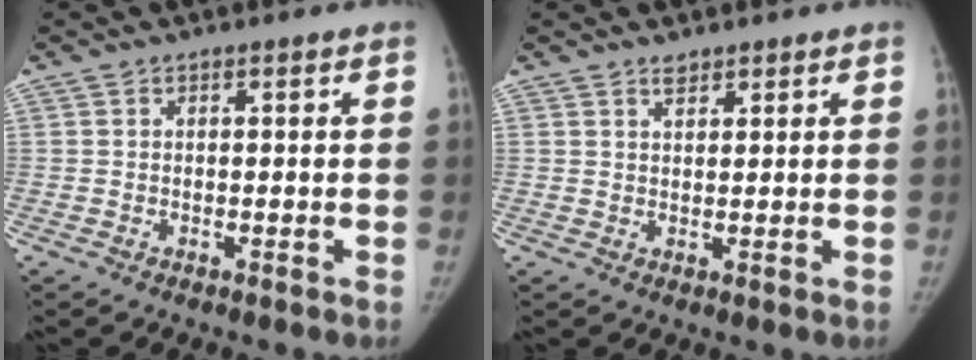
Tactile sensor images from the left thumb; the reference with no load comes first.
{"total": 1.7, "force": [1.4, 0.8, 0.6], "torque": [0.003, -0.010, 0.022]}